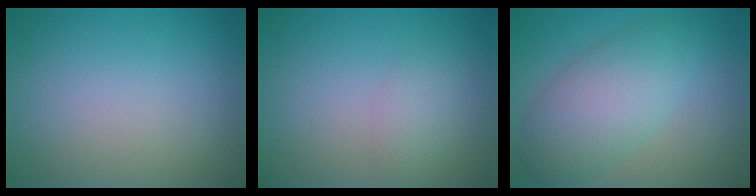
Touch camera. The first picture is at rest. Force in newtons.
{"total": 1.6, "press": 1.6, "slide": 0.1}
{"total": 4.3, "press": 4.3, "slide": 0.3}